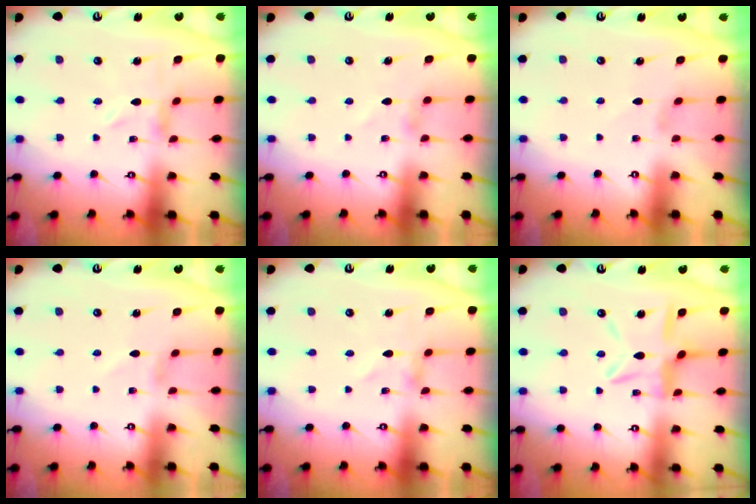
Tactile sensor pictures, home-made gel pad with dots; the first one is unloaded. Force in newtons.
{"total": 0.0}
{"total": 0.0}
{"total": 0.7, "press": 0.7, "slide": 0.2}
{"total": 0.0}
{"total": 10.4, "press": 10.3, "slide": 0.9}